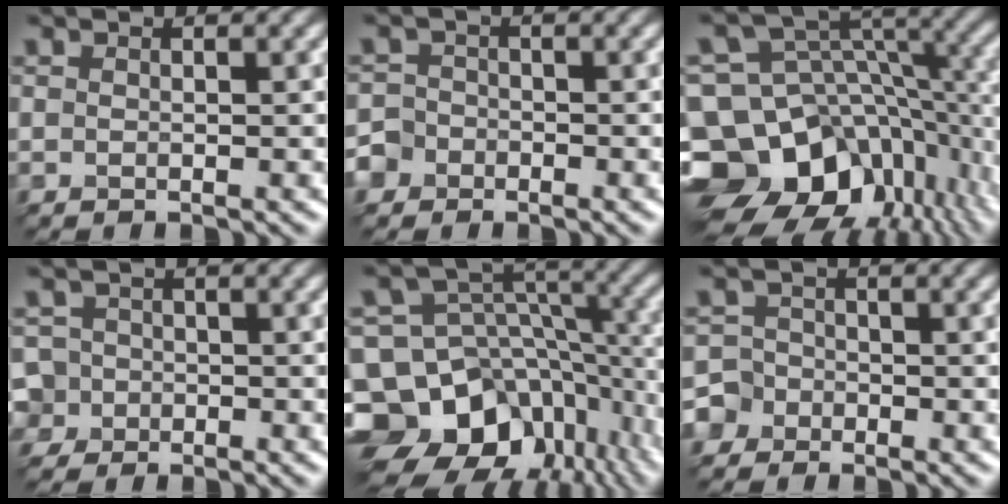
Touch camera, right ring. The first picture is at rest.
{"total": 2.4, "force": [-2.1, 0.8, -0.8], "torque": [0.002, 0.004, -0.026]}
{"total": 14.7, "force": [-7.9, 10.1, 7.2], "torque": [-0.165, 0.014, -0.105]}
{"total": 3.5, "force": [-2.0, 2.8, -0.5], "torque": [0.006, 0.011, -0.040]}
{"total": 15.1, "force": [-9.5, 10.0, 6.1], "torque": [-0.150, 0.011, -0.120]}
{"total": 3.3, "force": [-2.7, 1.7, -0.9], "torque": [0.014, 0.003, -0.039]}